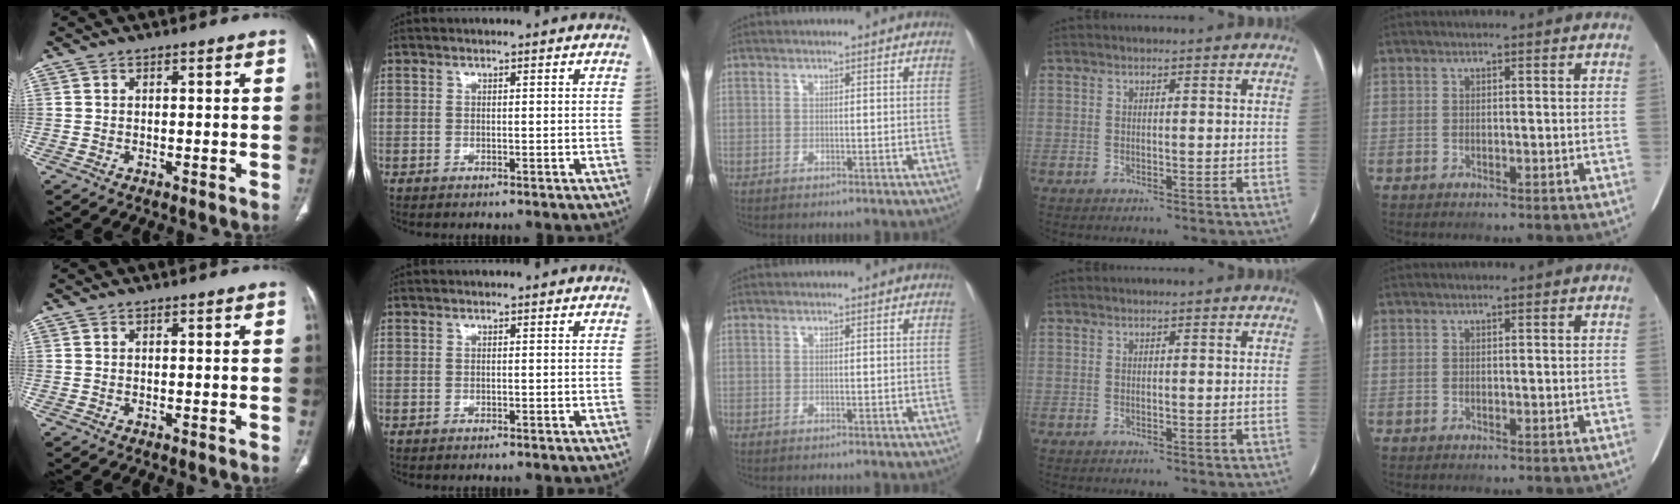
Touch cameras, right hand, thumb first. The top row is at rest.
{}